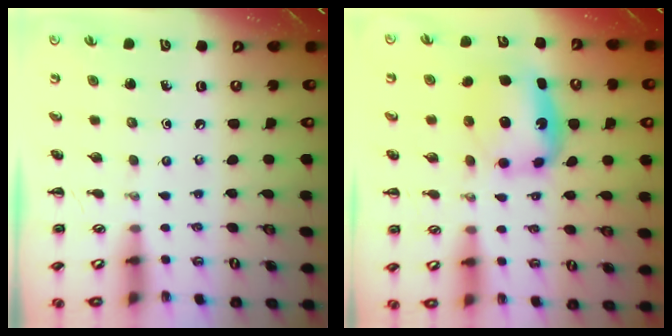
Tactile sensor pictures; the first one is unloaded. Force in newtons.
{"total": 6.0, "press": 6.0, "slide": 1.1}